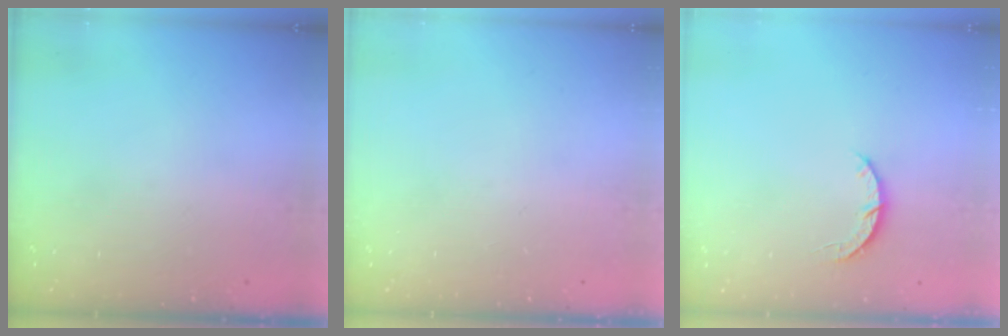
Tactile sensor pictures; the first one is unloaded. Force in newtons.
{"total": 0.0}
{"total": 3.7, "press": 3.7, "slide": 0.4}